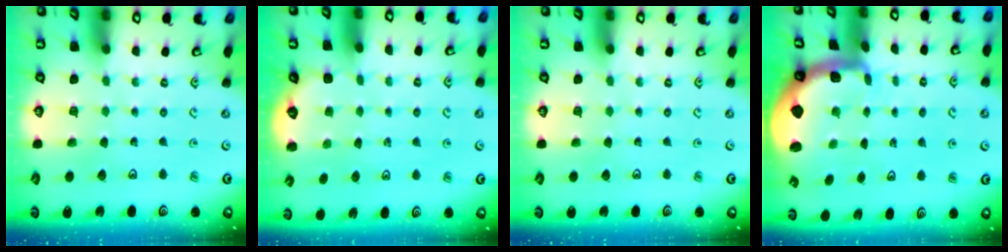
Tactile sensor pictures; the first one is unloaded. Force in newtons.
{"total": 1.6, "press": 0.7, "slide": 1.5}
{"total": 0.0}
{"total": 1.8, "press": 1.7, "slide": 0.4}